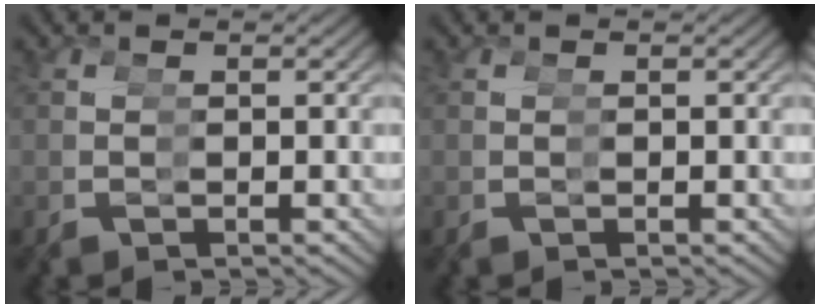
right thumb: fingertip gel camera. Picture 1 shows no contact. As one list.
[{"total": 0.0}]